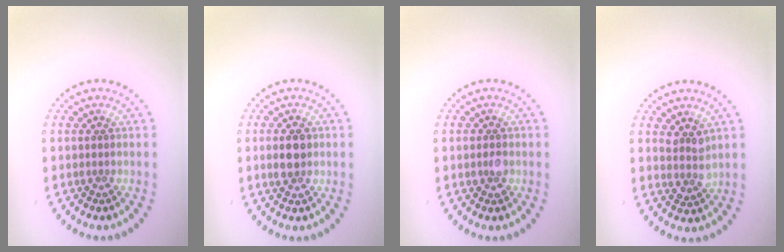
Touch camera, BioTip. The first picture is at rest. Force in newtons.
{"total": 2.7, "press": 2.7, "slide": 0.2}
{"total": 1.4, "press": 1.4, "slide": 0.4}
{"total": 1.9, "press": 1.6, "slide": 1.1}